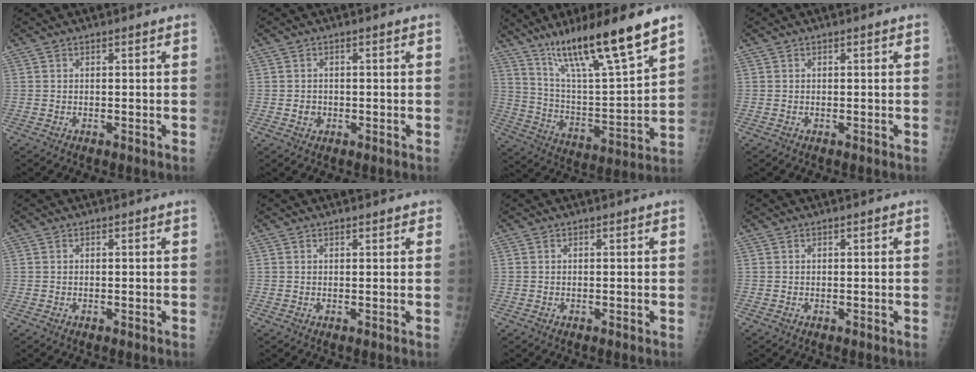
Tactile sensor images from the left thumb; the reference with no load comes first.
{"total": 1.7, "force": [-0.4, 1.5, 0.6], "torque": [-0.003, 0.004, -0.004]}
{"total": 20.9, "force": [14.6, 2.2, 14.8], "torque": [-0.234, -0.065, 0.259]}
{"total": 0.0}
{"total": 0.0}
{"total": 1.3, "force": [1.0, 0.6, 0.7], "torque": [-0.004, -0.002, 0.009]}
{"total": 0.0}
{"total": 0.0}